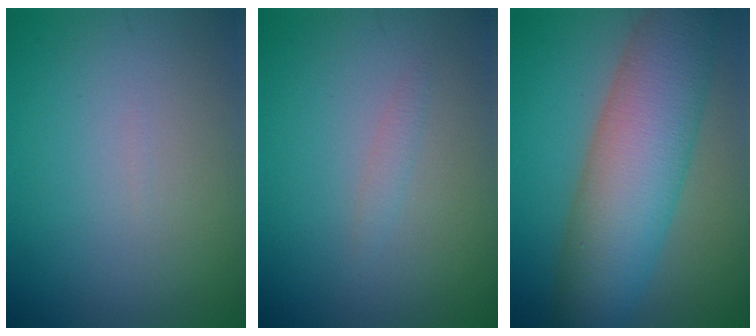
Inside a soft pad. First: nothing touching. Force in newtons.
{"total": 0.8, "press": 0.8, "slide": 0.0}
{"total": 9.9, "press": 9.9, "slide": 0.6}